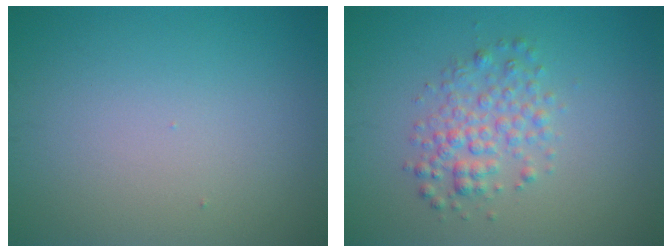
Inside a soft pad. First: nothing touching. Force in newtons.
{"total": 3.0, "press": 3.0, "slide": 0.1}